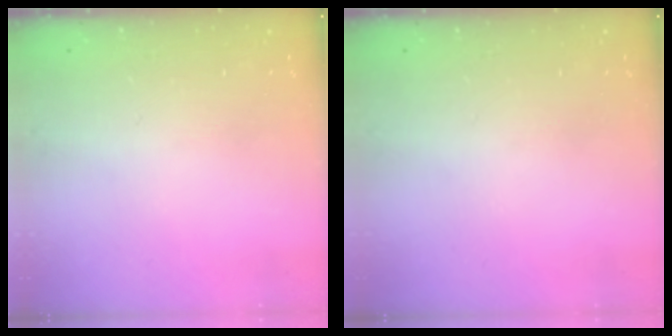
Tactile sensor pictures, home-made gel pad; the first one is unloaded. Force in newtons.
{"total": 0.0}